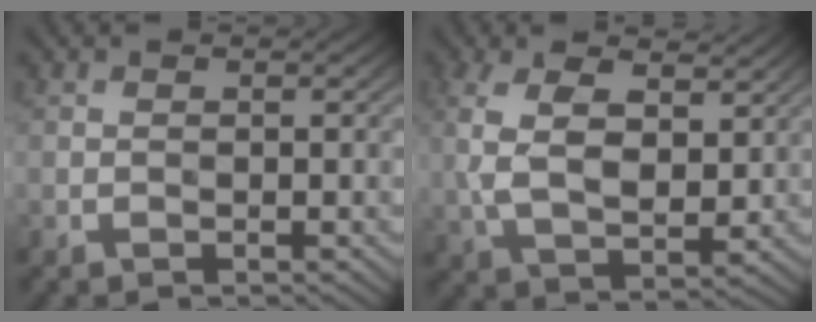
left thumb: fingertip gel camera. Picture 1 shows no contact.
{"total": 8.7, "force": [2.4, 4.5, 7.1], "torque": [-0.165, -0.008, 0.044]}